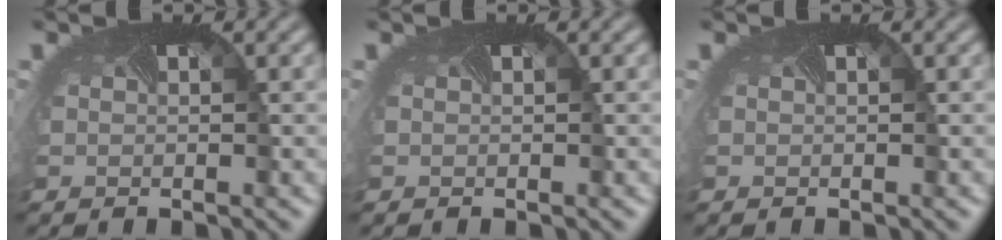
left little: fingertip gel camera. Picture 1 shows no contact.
{"total": 0.0}
{"total": 0.0}